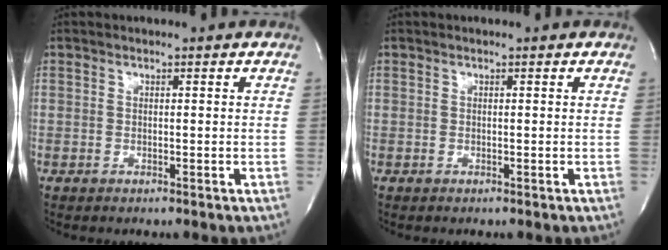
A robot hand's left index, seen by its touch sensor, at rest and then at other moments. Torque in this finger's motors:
{"motor_torque": [0.00, 0.00, 0.00, 0.00]}